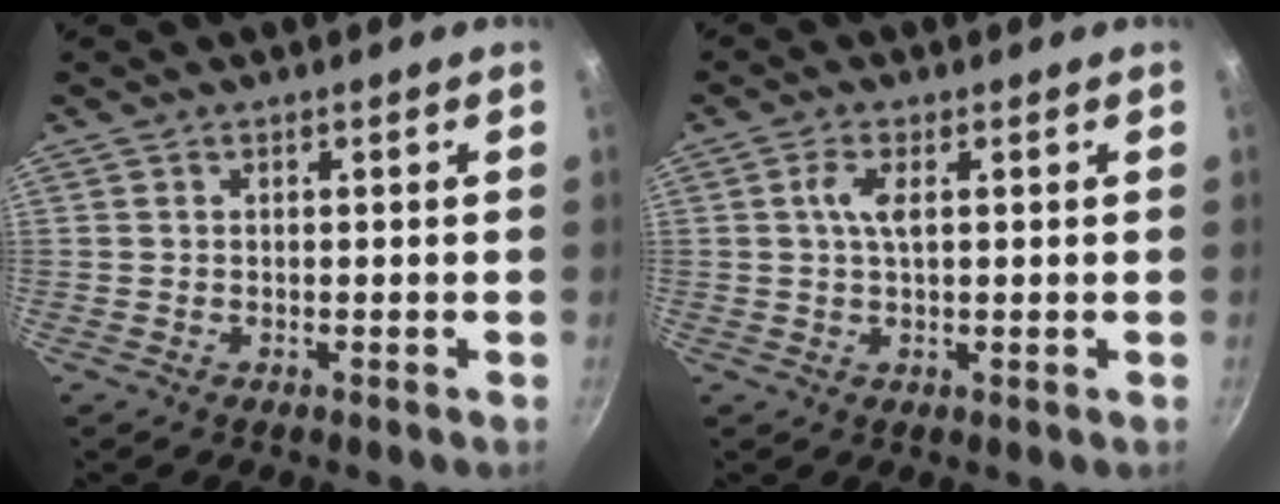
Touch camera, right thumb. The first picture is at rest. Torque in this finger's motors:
{"motor_torque": [1.04, 0.88, 0.49, -0.06, 0.06]}